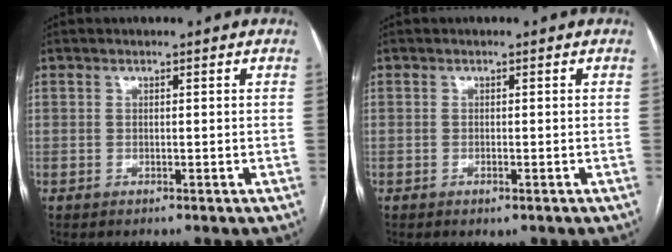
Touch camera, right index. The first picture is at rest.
{"total": 1.0, "force": [-0.6, 0.3, 0.7], "torque": [-0.012, -0.003, -0.004]}